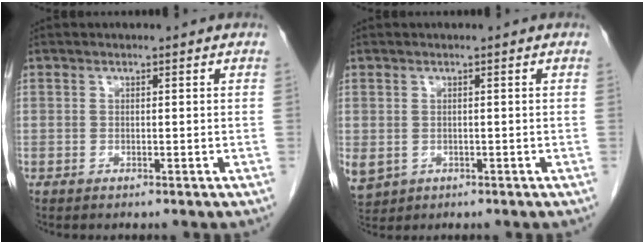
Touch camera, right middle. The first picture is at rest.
{"total": 6.0, "force": [-1.9, 5.1, 2.4], "torque": [-0.071, -0.006, -0.018]}